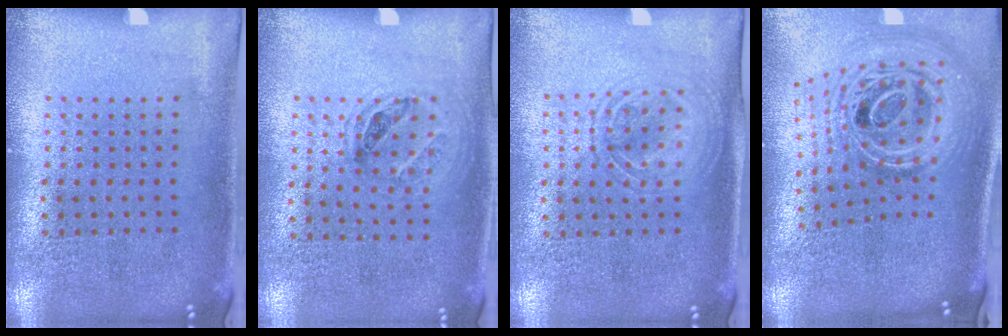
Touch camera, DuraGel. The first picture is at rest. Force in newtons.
{"total": 1.1, "press": 0.8, "slide": 0.7}
{"total": 1.5, "press": 1.3, "slide": 0.6}
{"total": 3.0, "press": 2.0, "slide": 2.2}